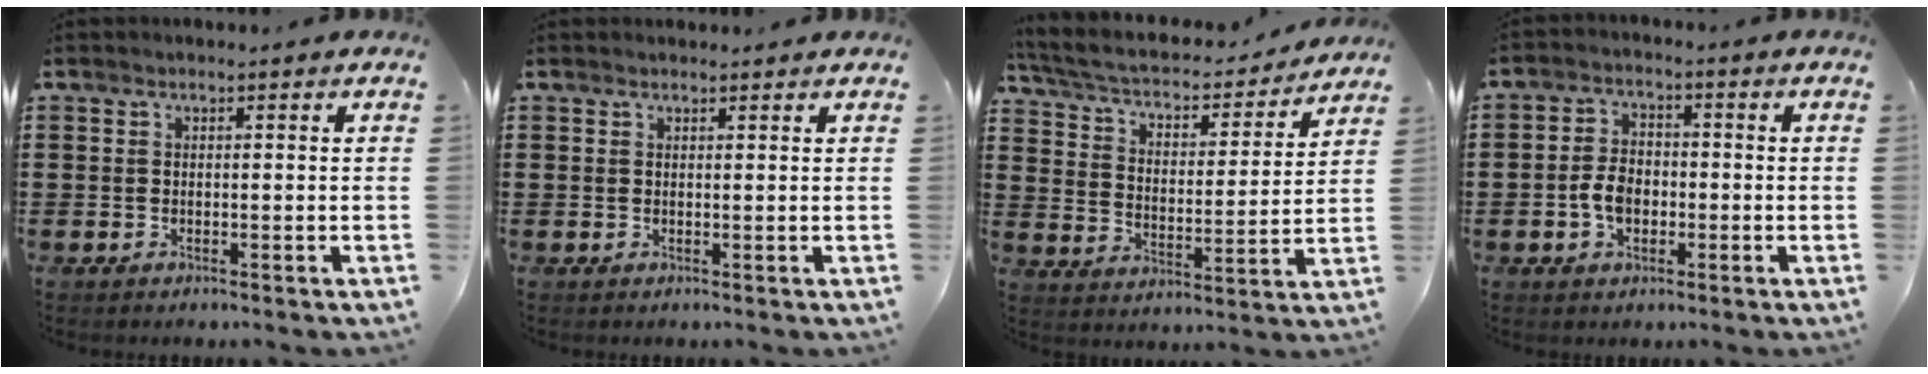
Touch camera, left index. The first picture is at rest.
{"total": 0.7, "force": [0.7, 0.1, 0.1], "torque": [-0.003, -0.001, 0.015]}
{"total": 4.0, "force": [3.4, 1.1, 1.9], "torque": [-0.055, -0.028, 0.050]}
{"total": 4.6, "force": [-1.1, 3.0, 3.4], "torque": [-0.085, -0.001, -0.027]}